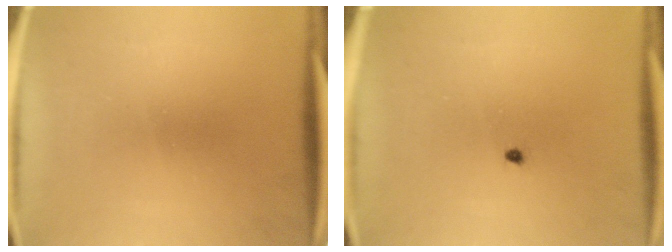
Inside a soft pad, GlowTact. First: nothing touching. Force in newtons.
{"total": 0.6}